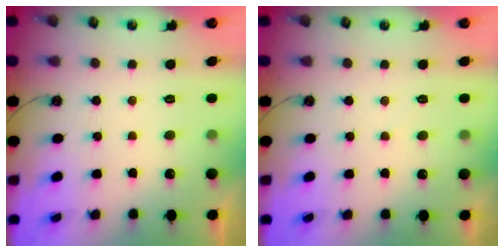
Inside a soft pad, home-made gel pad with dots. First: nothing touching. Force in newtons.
{"total": 1.2, "press": 1.2, "slide": 0.3}